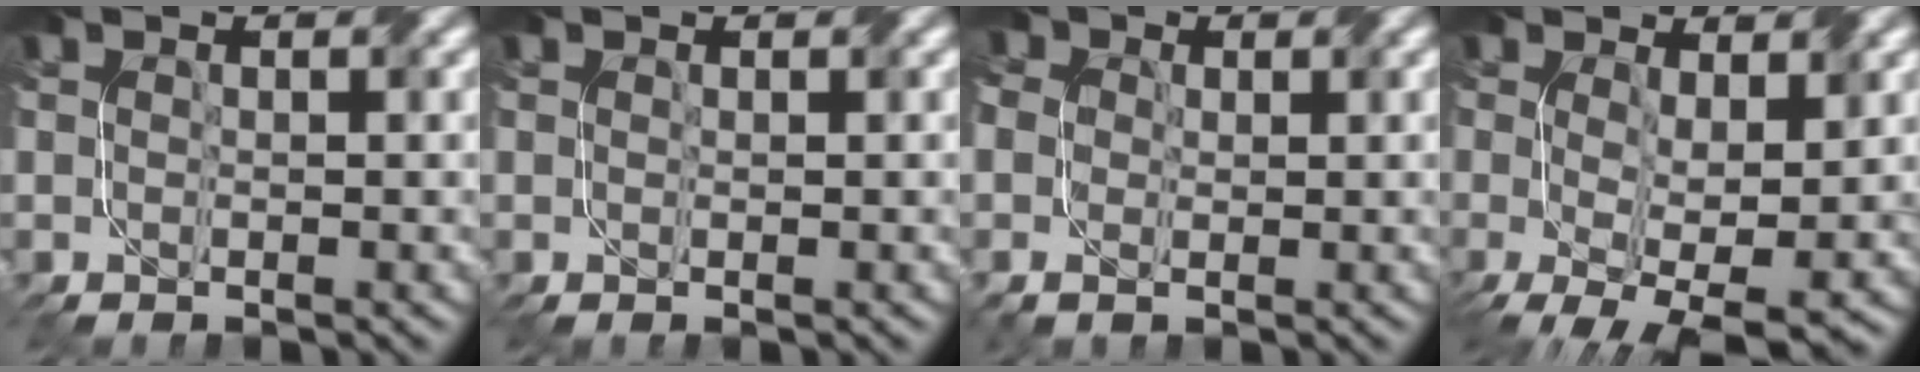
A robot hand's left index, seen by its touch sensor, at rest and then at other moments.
{"total": 0.0}
{"total": 4.9, "force": [1.1, 3.8, 2.8], "torque": [-0.069, 0.024, 0.009]}
{"total": 7.6, "force": [-1.2, 4.0, 6.4], "torque": [-0.123, -0.022, -0.004]}